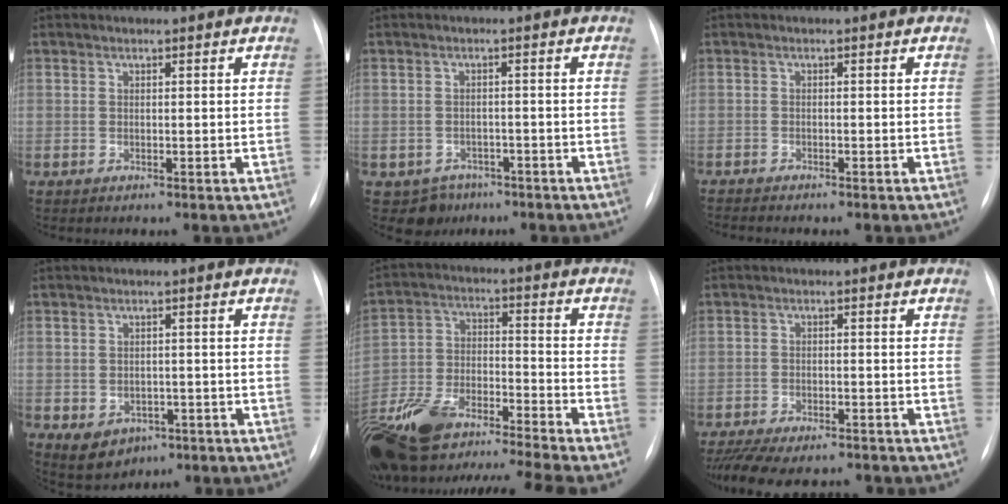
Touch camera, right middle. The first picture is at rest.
{"total": 4.1, "force": [-2.5, 3.2, 0.3], "torque": [-0.003, 0.010, -0.031]}
{"total": 3.5, "force": [-3.2, 0.3, 1.4], "torque": [-0.017, -0.006, -0.043]}
{"total": 5.0, "force": [-2.0, 4.0, 2.0], "torque": [-0.033, 0.008, -0.012]}
{"total": 18.3, "force": [-14.6, 2.2, 10.8], "torque": [-0.232, 0.005, -0.262]}
{"total": 12.8, "force": [-11.4, 3.2, 5.0], "torque": [-0.103, -0.006, -0.160]}